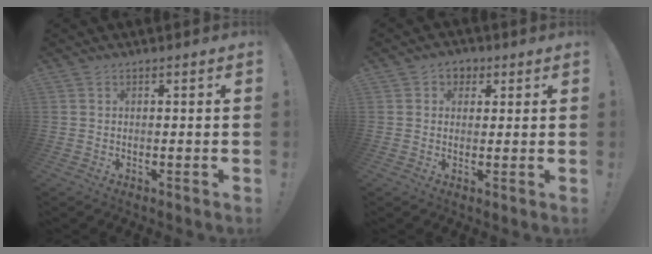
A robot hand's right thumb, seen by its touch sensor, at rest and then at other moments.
{"total": 3.7, "force": [1.0, 3.3, 1.2], "torque": [-0.009, 0.000, 0.016]}